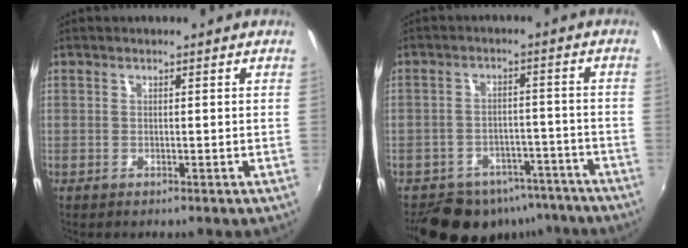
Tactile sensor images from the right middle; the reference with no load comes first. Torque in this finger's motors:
{"motor_torque": [0.23, -1.14, 0.03, 0.02]}